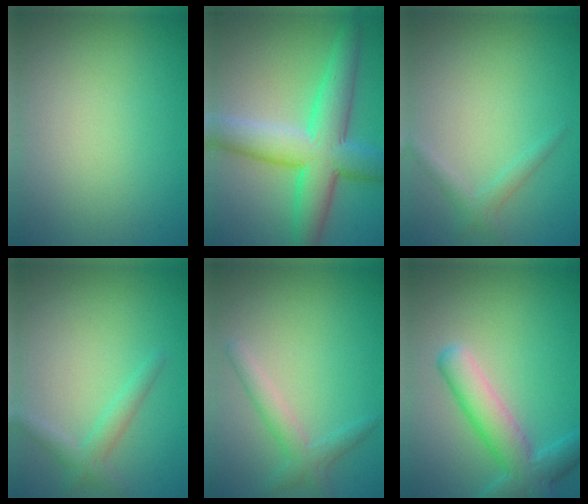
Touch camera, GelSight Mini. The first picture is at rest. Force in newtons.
{"total": 8.8, "press": 8.8, "slide": 0.1}
{"total": 1.6, "press": 1.6, "slide": 0.1}
{"total": 2.1, "press": 2.1, "slide": 0.1}
{"total": 2.4, "press": 2.4, "slide": 0.2}
{"total": 5.5, "press": 5.5, "slide": 0.3}